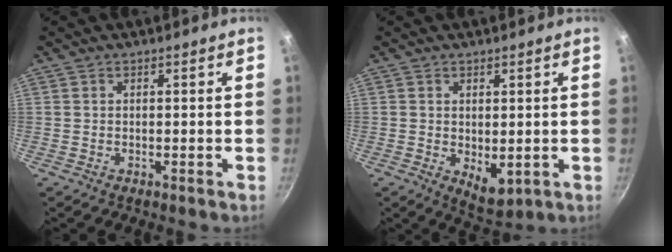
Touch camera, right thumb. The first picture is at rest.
{"total": 5.3, "force": [0.0, 3.1, 4.3], "torque": [-0.052, -0.018, 0.008]}